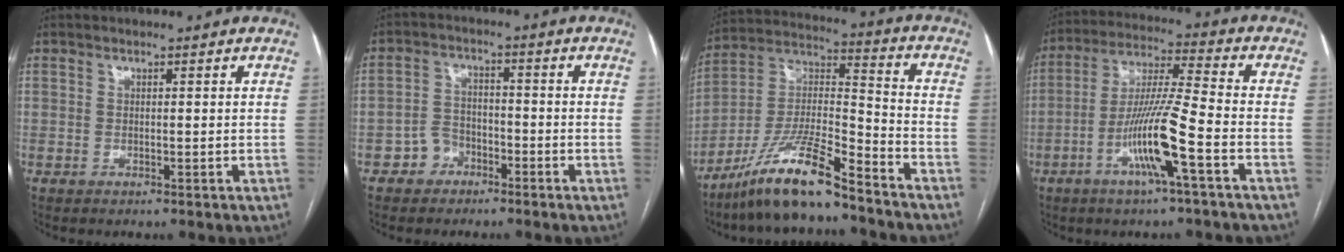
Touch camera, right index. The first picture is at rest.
{"total": 4.1, "force": [-2.5, 3.1, 0.9], "torque": [-0.012, 0.015, -0.046]}
{"total": 14.6, "force": [-11.1, 1.4, 9.3], "torque": [-0.182, 0.000, -0.203]}
{"total": 11.9, "force": [-4.8, -0.4, 10.9], "torque": [-0.212, -0.001, -0.092]}